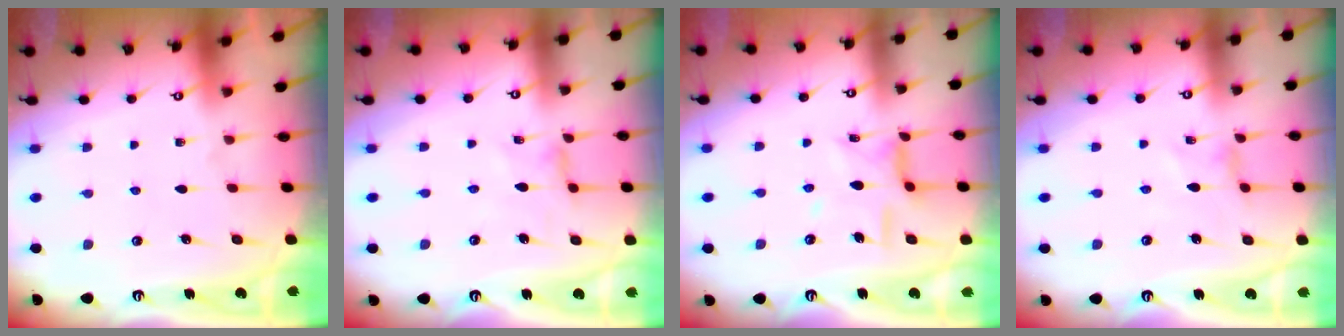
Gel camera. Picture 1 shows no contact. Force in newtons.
{"total": 2.0, "press": 1.9, "slide": 0.4}
{"total": 10.8, "press": 10.7, "slide": 0.9}
{"total": 1.0, "press": 1.0, "slide": 0.3}